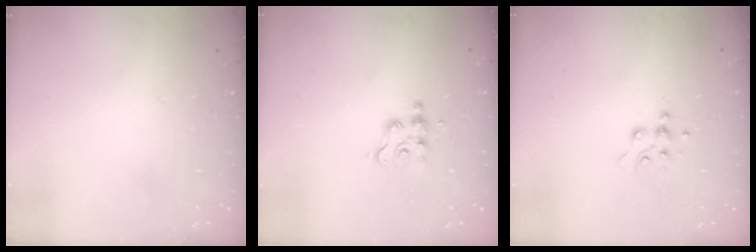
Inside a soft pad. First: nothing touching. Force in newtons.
{"total": 3.3, "press": 3.2, "slide": 0.5}
{"total": 6.3, "press": 6.3, "slide": 0.8}